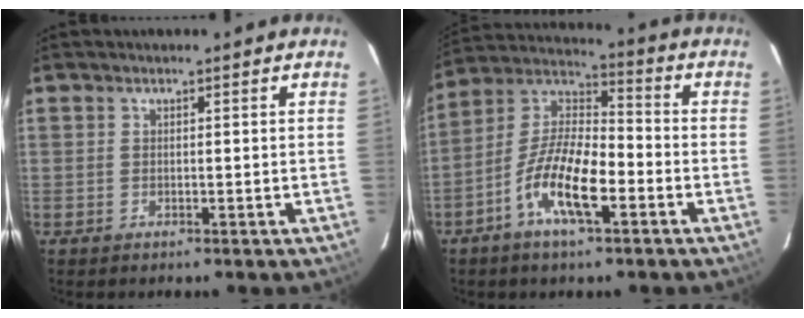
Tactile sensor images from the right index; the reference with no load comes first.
{"total": 13.3, "force": [-5.9, 4.3, 11.1], "torque": [-0.222, 0.002, -0.117]}